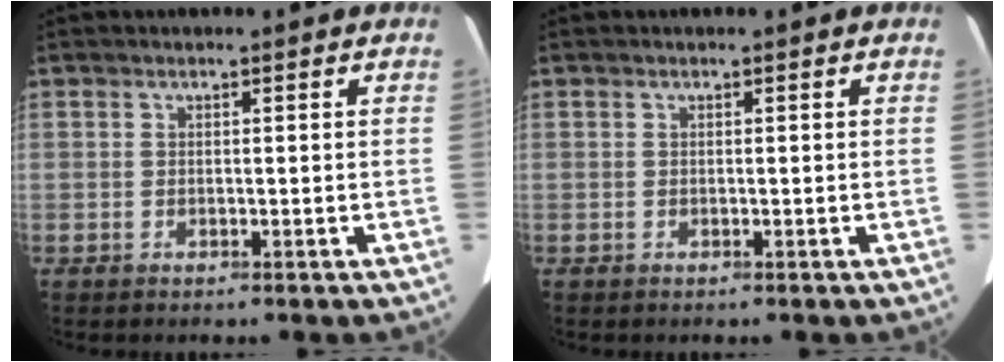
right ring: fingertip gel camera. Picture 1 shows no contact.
{"total": 0.0}